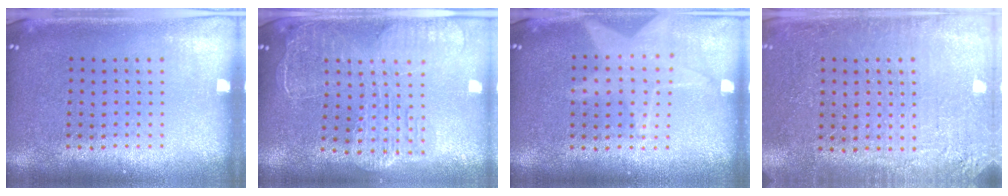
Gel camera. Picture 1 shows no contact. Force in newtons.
{"total": 2.5, "press": 2.2, "slide": 1.3}
{"total": 1.3, "press": 1.2, "slide": 0.4}
{"total": 2.7, "press": 2.7, "slide": 0.4}